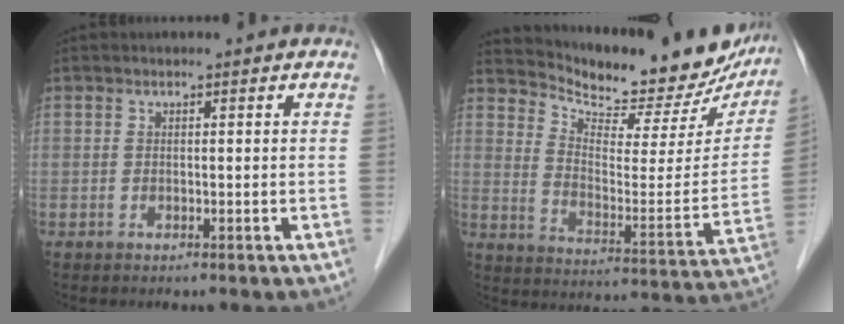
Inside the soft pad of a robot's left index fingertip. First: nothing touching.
{"total": 20.7, "force": [19.0, 5.7, 5.9], "torque": [-0.082, -0.042, 0.247]}